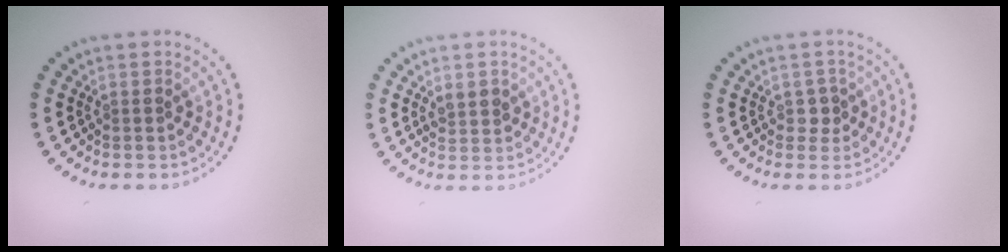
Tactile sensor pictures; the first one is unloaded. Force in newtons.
{"total": 1.7, "press": 1.6, "slide": 0.3}
{"total": 0.9, "press": 0.8, "slide": 0.5}